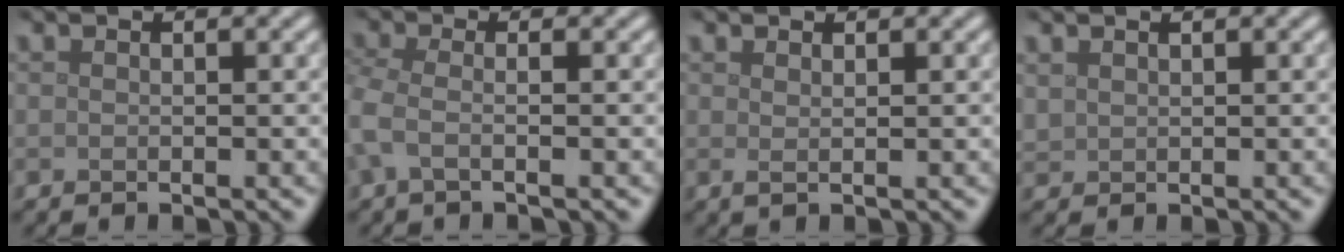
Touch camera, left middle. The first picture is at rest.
{"total": 2.0, "force": [-0.5, 0.6, 1.9], "torque": [-0.048, -0.008, -0.020]}
{"total": 0.9, "force": [0.6, 0.2, 0.6], "torque": [-0.009, -0.001, 0.008]}
{"total": 0.8, "force": [0.7, 0.4, 0.1], "torque": [-0.006, 0.000, 0.018]}